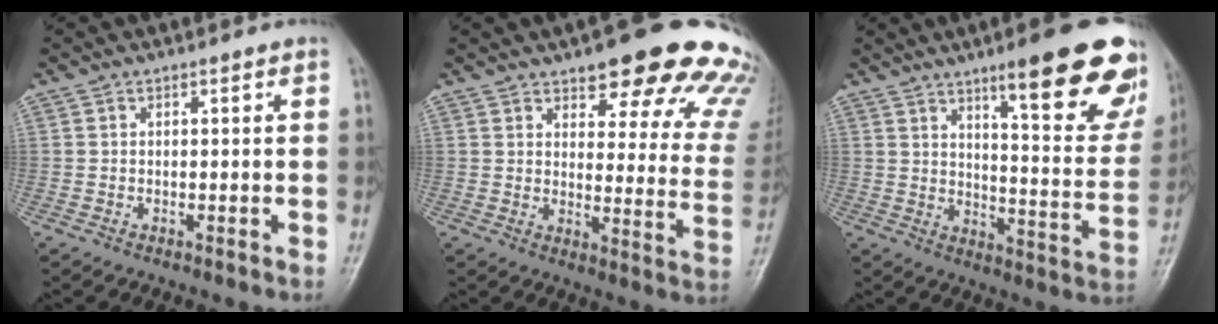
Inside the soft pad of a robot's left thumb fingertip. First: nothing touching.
{"total": 23.1, "force": [17.2, 7.7, 13.5], "torque": [-0.118, -0.076, 0.193]}
{"total": 22.4, "force": [13.4, 4.9, 17.2], "torque": [-0.192, -0.064, 0.185]}